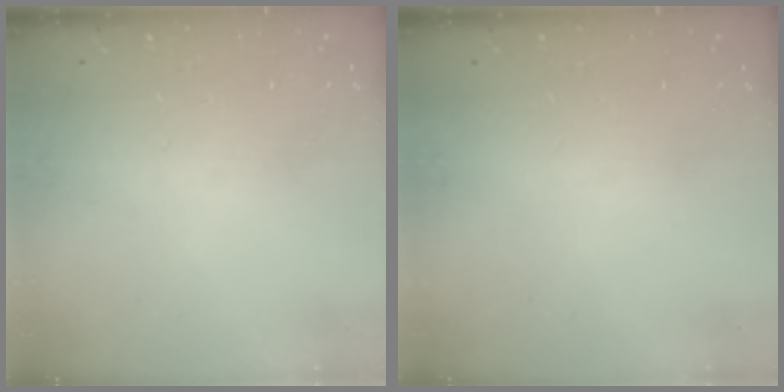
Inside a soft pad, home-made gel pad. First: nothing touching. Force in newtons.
{"total": 0.0}